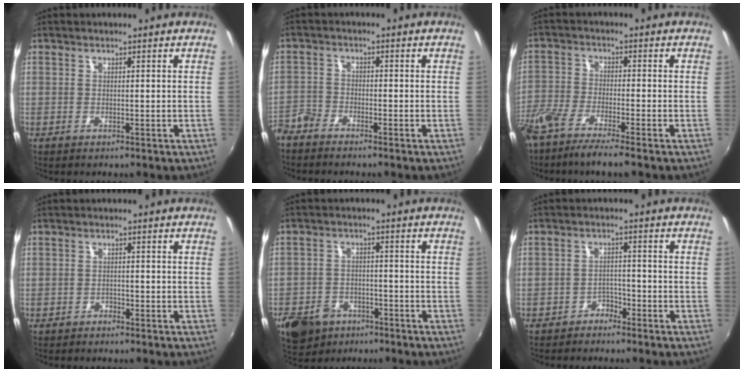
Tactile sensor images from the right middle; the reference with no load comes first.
{"total": 3.6, "force": [-3.3, 1.2, 0.6], "torque": [-0.020, -0.005, -0.077]}
{"total": 9.3, "force": [-7.4, 0.7, 5.6], "torque": [-0.132, -0.031, -0.140]}
{"total": 1.1, "force": [-0.9, 0.5, -0.1], "torque": [-0.003, 0.004, -0.015]}
{"total": 10.5, "force": [-6.4, 7.1, 4.3], "torque": [-0.118, 0.004, -0.099]}
{"total": 2.6, "force": [-2.2, 1.4, 0.0], "torque": [-0.002, 0.009, -0.037]}